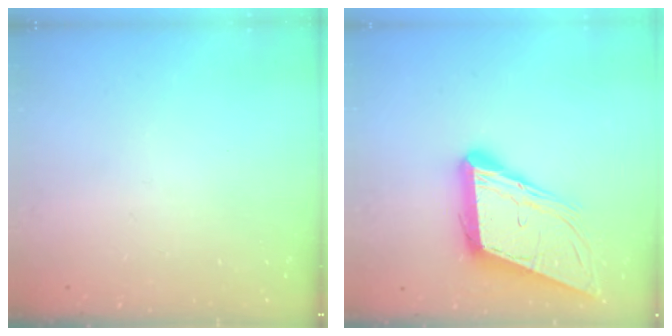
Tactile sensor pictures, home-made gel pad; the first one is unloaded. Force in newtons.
{"total": 14.8, "press": 14.1, "slide": 4.2}